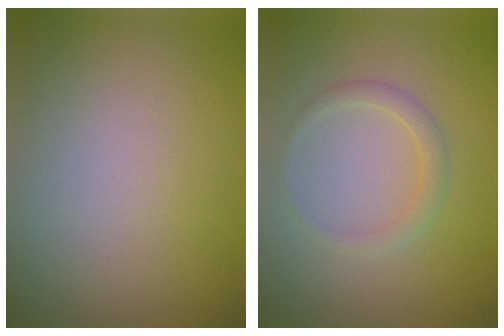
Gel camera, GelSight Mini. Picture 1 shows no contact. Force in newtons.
{"total": 1.6, "press": 1.6, "slide": 0.1}